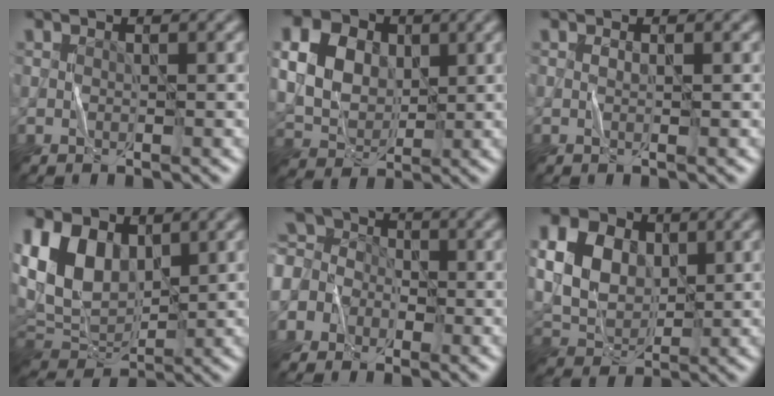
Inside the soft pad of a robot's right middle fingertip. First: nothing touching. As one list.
[{"total": 13.0, "force": [3.9, 10.4, 6.8], "torque": [-0.171, 0.029, 0.072]}, {"total": 0.5, "force": [-0.1, 0.0, 0.5], "torque": [-0.015, 0.002, -0.003]}, {"total": 8.8, "force": [2.3, 6.1, 5.9], "torque": [-0.141, 0.004, 0.037]}, {"total": 6.8, "force": [-1.4, 6.0, 2.8], "torque": [-0.074, 0.027, -0.062]}, {"total": 8.0, "force": [1.8, 5.9, 5.1], "torque": [-0.135, 0.011, 0.029]}]